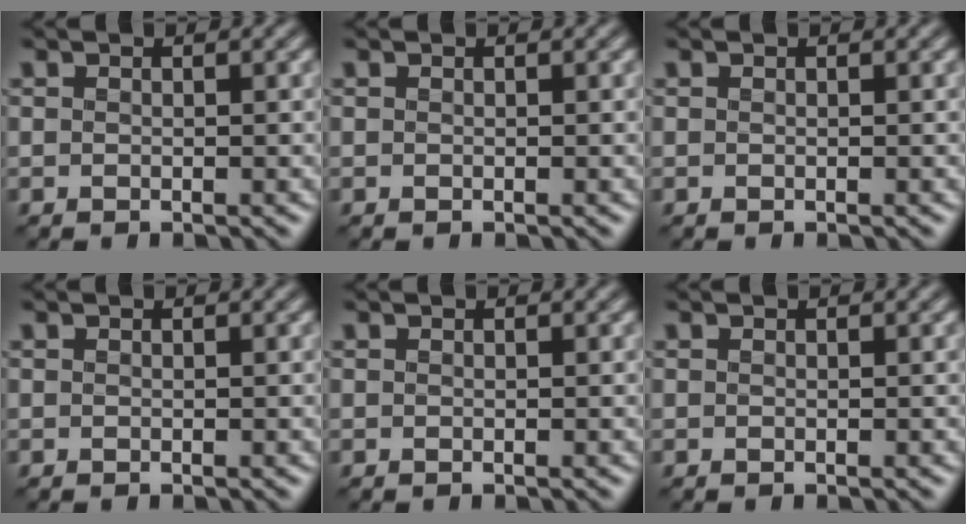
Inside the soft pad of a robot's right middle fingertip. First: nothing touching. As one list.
[{"total": 0.0}, {"total": 0.0}, {"total": 0.0}, {"total": 0.0}, {"total": 0.0}]